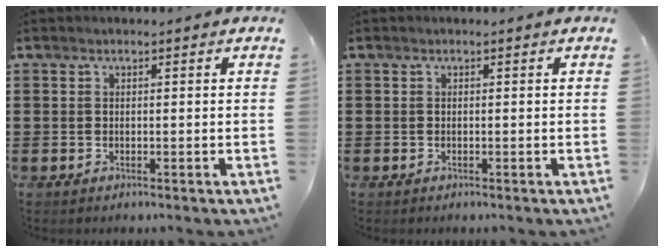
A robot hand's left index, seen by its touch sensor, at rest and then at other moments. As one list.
[{"total": 0.0}]